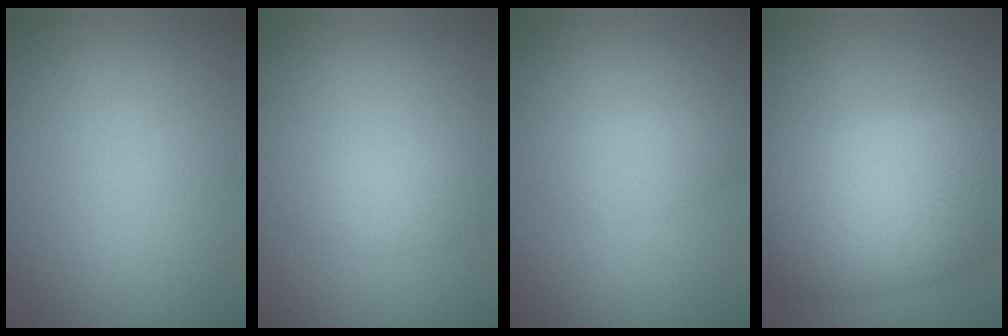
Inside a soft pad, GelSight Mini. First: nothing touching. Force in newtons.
{"total": 1.5, "press": 1.5, "slide": 0.0}
{"total": 1.4, "press": 1.4, "slide": 0.1}
{"total": 10.0, "press": 10.0, "slide": 0.5}